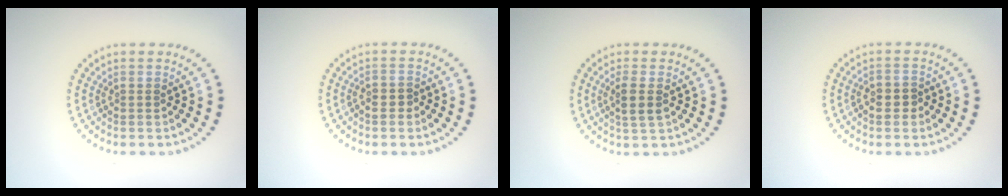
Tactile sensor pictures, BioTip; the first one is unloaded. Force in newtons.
{"total": 0.9, "press": 0.8, "slide": 0.4}
{"total": 2.1, "press": 1.9, "slide": 0.8}
{"total": 1.5, "press": 1.5, "slide": 0.4}